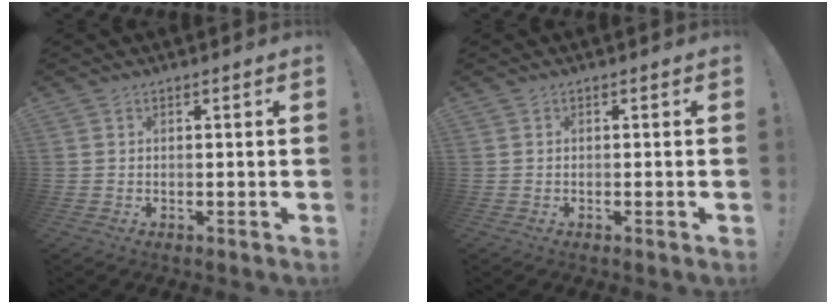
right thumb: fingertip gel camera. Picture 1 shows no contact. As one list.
[{"total": 0.6, "force": [-0.3, -0.2, 0.5], "torque": [-0.012, 0.001, -0.005]}]